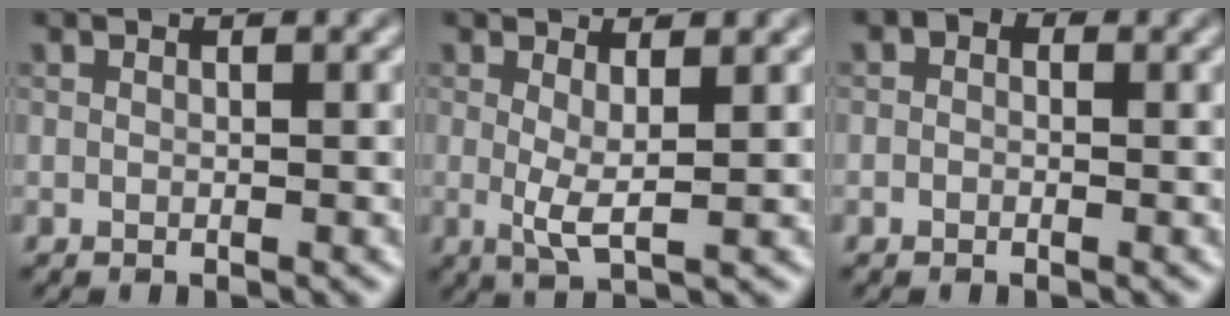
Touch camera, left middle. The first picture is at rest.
{"total": 2.6, "force": [0.5, 0.5, 2.5], "torque": [-0.049, -0.010, 0.010]}
{"total": 1.2, "force": [0.1, 1.0, 0.7], "torque": [-0.010, -0.005, -0.009]}